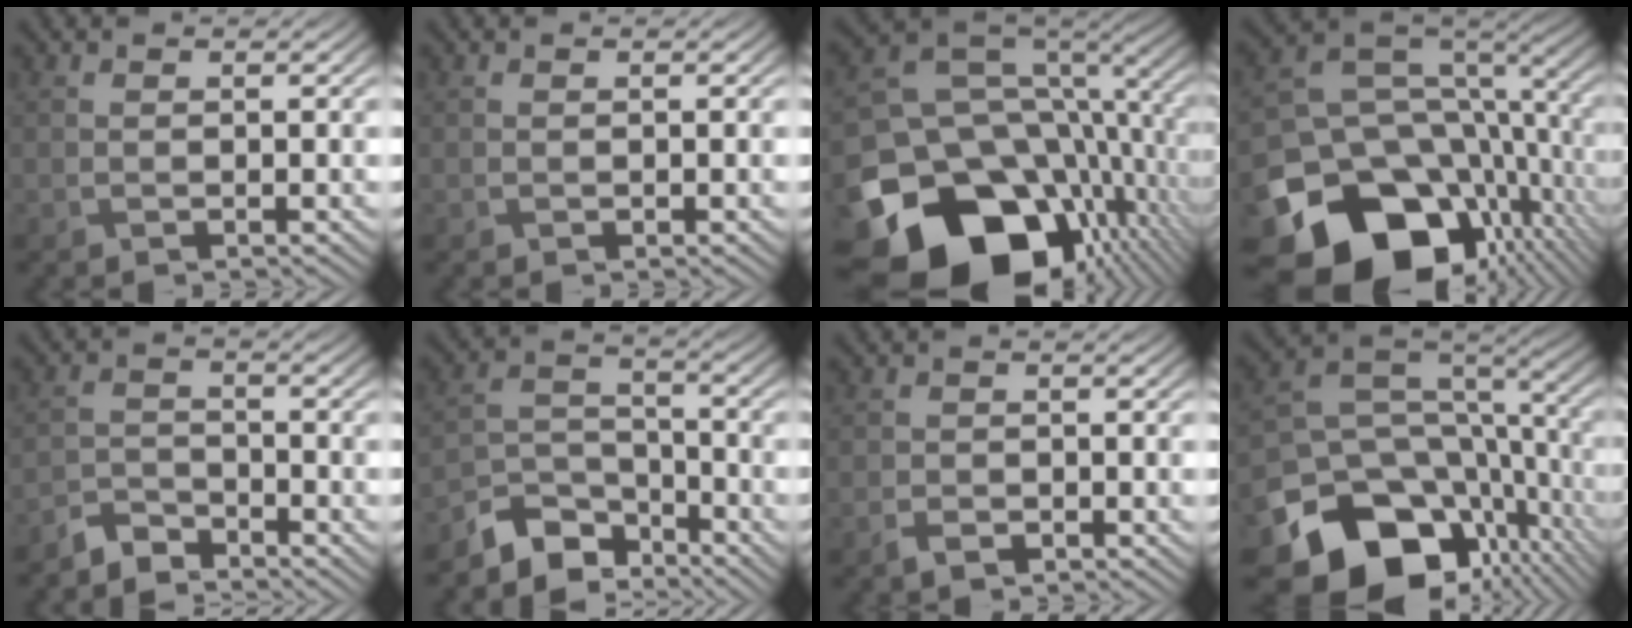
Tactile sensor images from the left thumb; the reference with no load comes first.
{"total": 0.0}
{"total": 19.4, "force": [-7.2, 13.9, 11.4], "torque": [-0.230, -0.050, -0.099]}
{"total": 18.5, "force": [-8.2, 13.4, 9.7], "torque": [-0.195, -0.047, -0.115]}
{"total": 3.6, "force": [-3.4, 1.1, 0.8], "torque": [-0.016, 0.000, -0.079]}
{"total": 7.7, "force": [-6.3, 3.7, 2.5], "torque": [-0.052, -0.008, -0.130]}
{"total": 2.0, "force": [-1.1, 1.3, 1.0], "torque": [-0.021, -0.004, -0.023]}
{"total": 17.4, "force": [-9.0, 12.2, 8.6], "torque": [-0.193, -0.051, -0.121]}